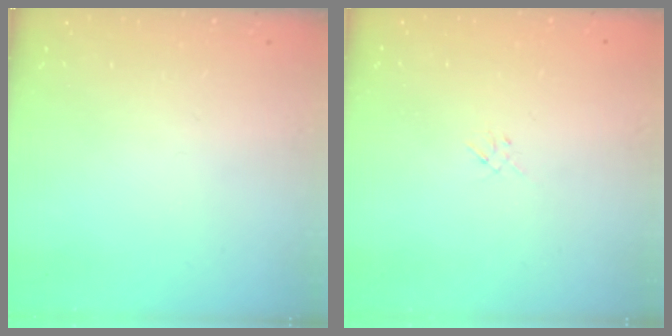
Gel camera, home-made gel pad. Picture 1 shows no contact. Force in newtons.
{"total": 1.3, "press": 1.2, "slide": 0.5}